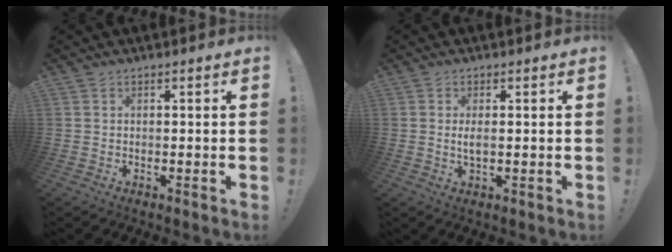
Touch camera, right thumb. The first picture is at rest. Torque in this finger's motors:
{"motor_torque": [-0.23, 0.13, -0.03, 0.05, 0.03]}